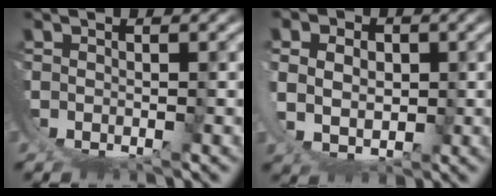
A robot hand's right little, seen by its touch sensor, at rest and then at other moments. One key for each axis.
{"total": 4.7, "fx": 2.1, "fy": 2.9, "fz": 3.0, "tx": -0.058, "ty": -0.016, "tz": 0.045}